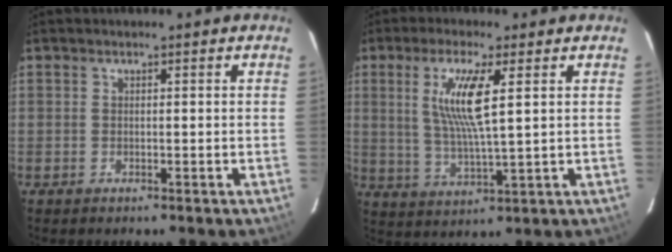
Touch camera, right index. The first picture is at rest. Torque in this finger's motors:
{"motor_torque": [0.77, 0.41, 0.63, 0.17]}